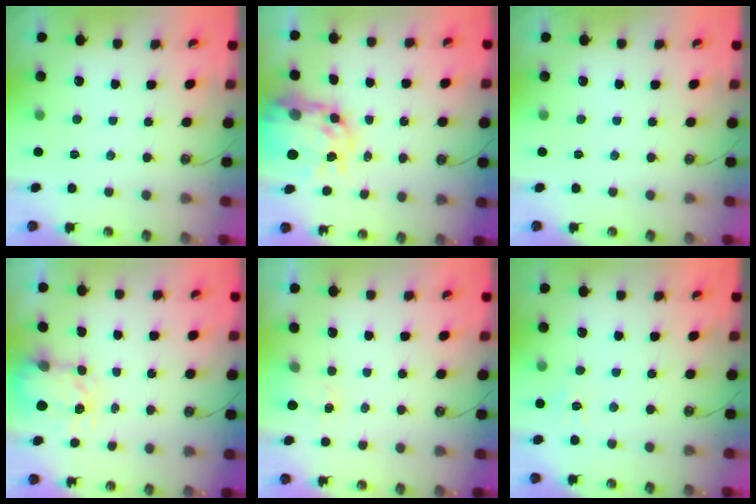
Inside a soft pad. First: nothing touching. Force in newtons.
{"total": 13.7, "press": 13.6, "slide": 1.2}
{"total": 0.0}
{"total": 3.8, "press": 3.7, "slide": 0.5}
{"total": 1.1, "press": 1.1, "slide": 0.3}
{"total": 6.6, "press": 6.6, "slide": 0.6}